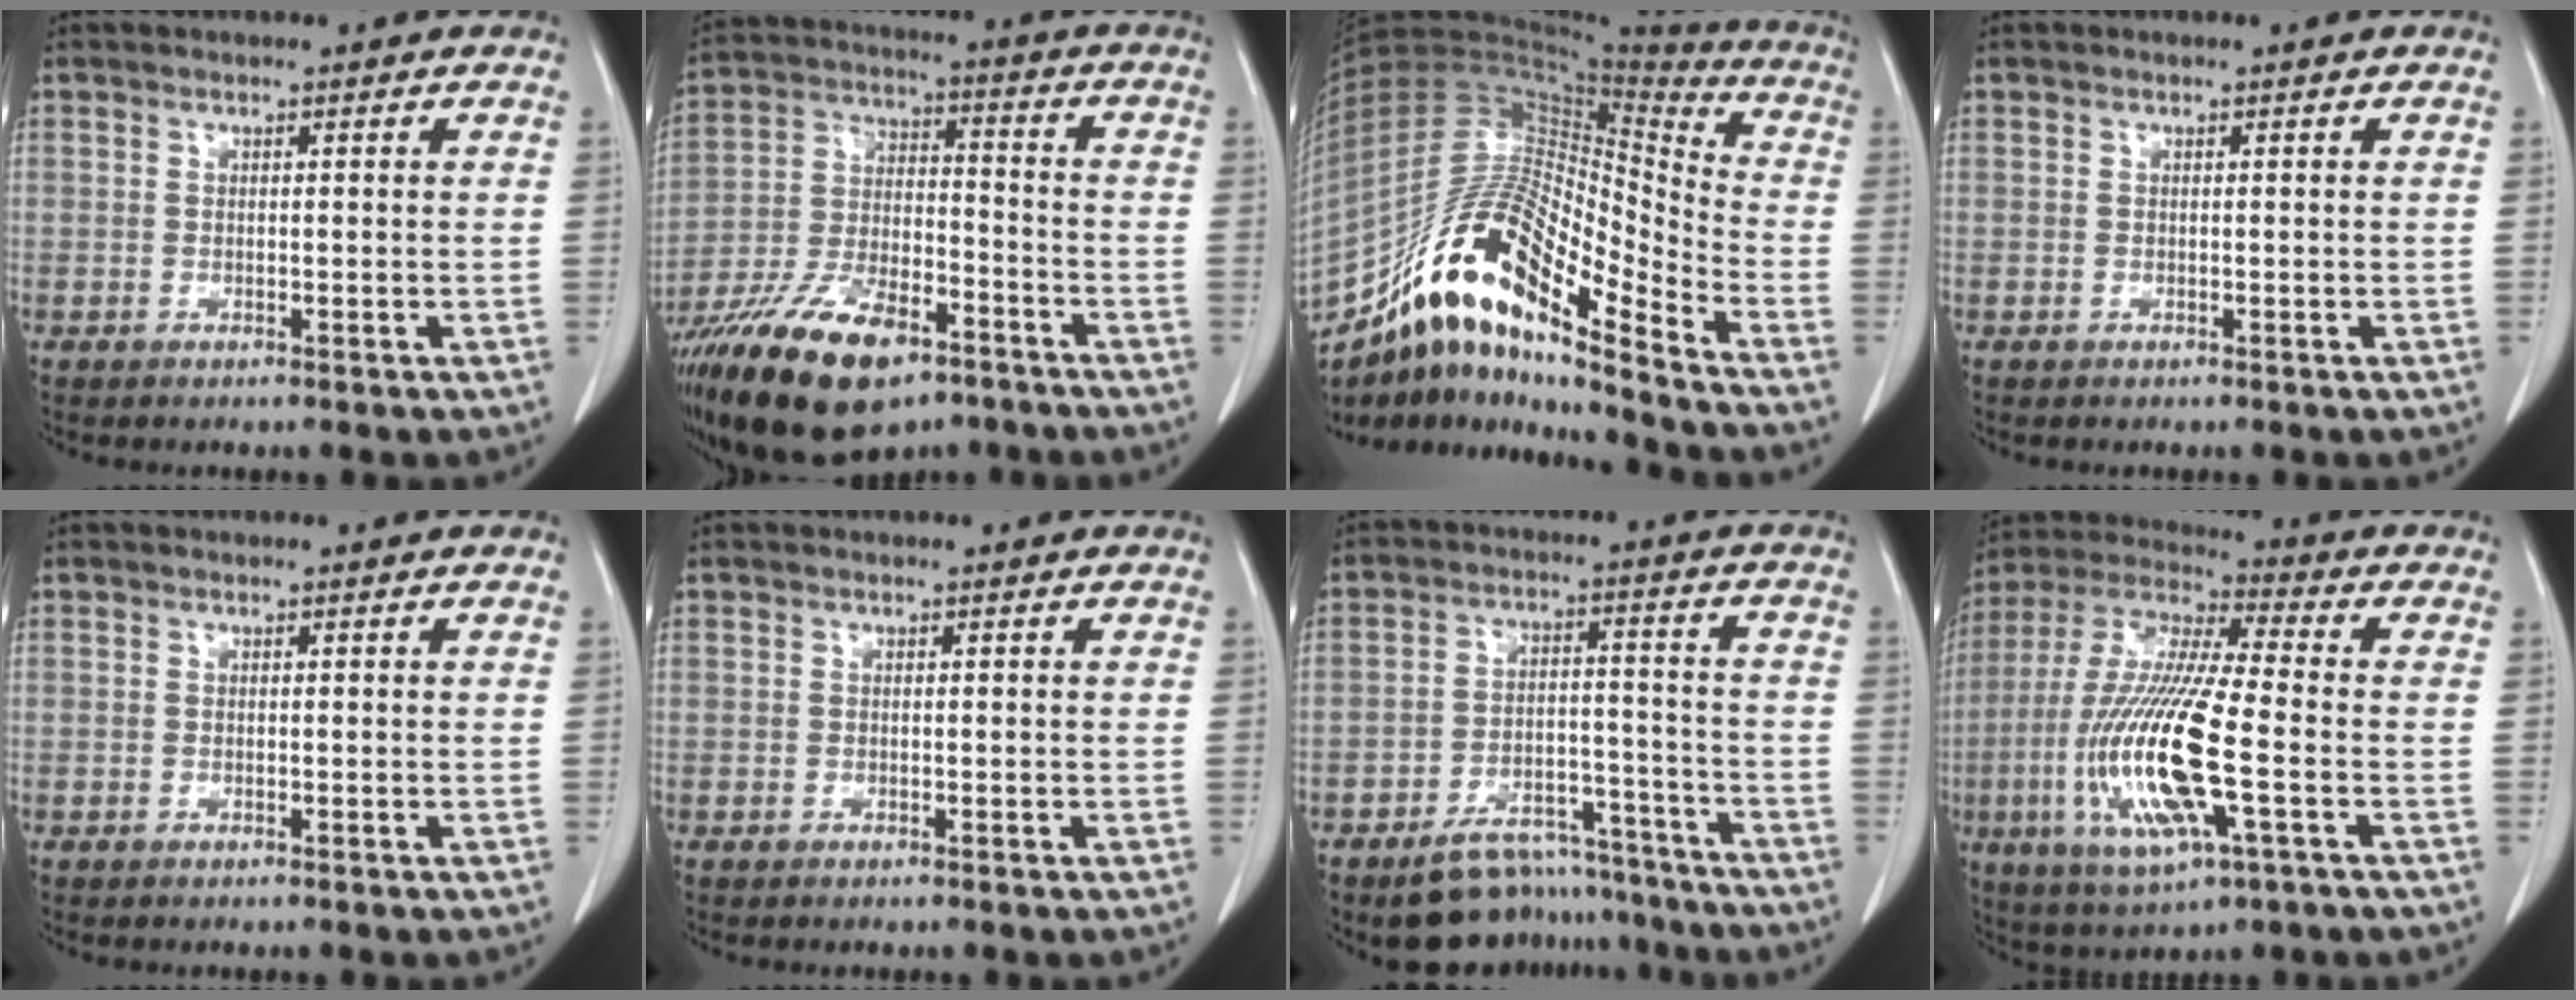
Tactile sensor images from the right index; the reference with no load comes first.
{"total": 18.4, "force": [-12.2, 6.8, 11.9], "torque": [-0.248, -0.013, -0.217]}
{"total": 19.7, "force": [-13.2, 4.2, 13.9], "torque": [-0.276, 0.018, -0.235]}
{"total": 0.0}
{"total": 0.0}
{"total": 0.0}
{"total": 10.7, "force": [-9.5, 4.4, 2.3], "torque": [-0.014, 0.037, -0.145]}
{"total": 18.4, "force": [-4.4, 2.5, 17.7], "torque": [-0.377, -0.017, -0.079]}